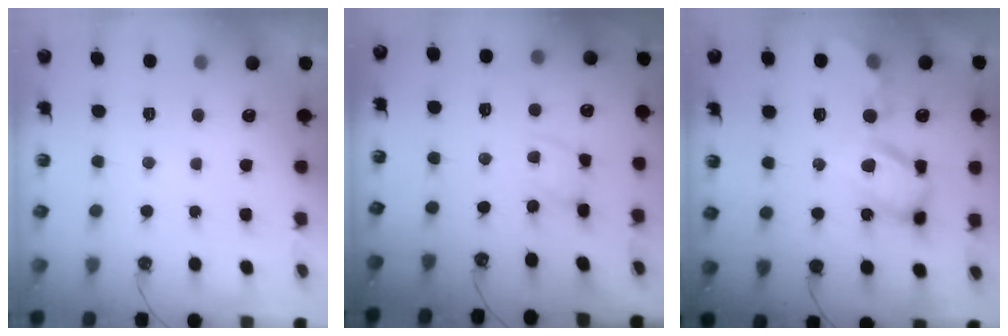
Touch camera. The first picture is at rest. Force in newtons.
{"total": 4.0, "press": 4.0, "slide": 0.2}
{"total": 14.7, "press": 14.6, "slide": 1.2}